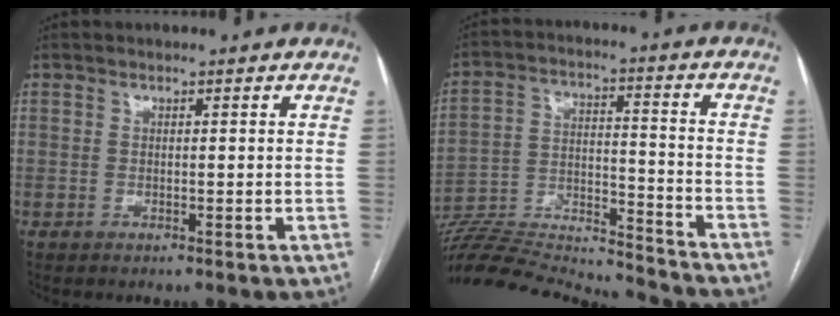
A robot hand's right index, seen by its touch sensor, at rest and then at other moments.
{"total": 25.0, "force": [-23.5, 1.5, 8.3], "torque": [-0.179, -0.015, -0.369]}